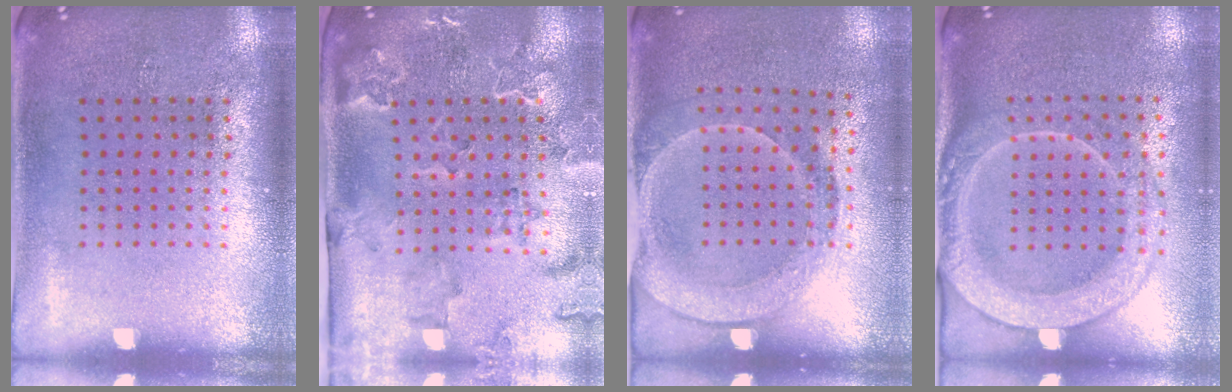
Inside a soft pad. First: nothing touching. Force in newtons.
{"total": 2.3, "press": 2.2, "slide": 0.5}
{"total": 1.8, "press": 1.5, "slide": 1.1}
{"total": 2.4, "press": 2.2, "slide": 1.1}